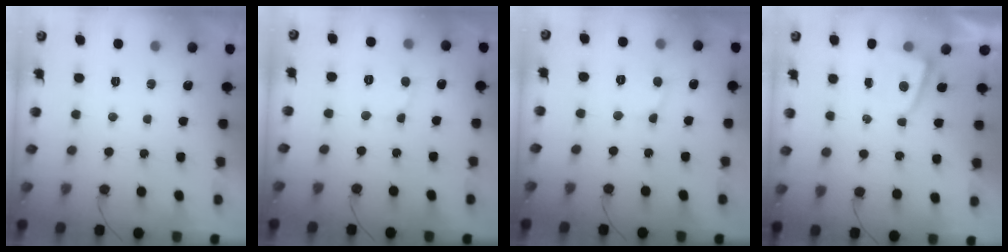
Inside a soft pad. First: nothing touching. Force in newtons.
{"total": 2.6, "press": 2.6, "slide": 0.2}
{"total": 2.4, "press": 2.4, "slide": 0.1}
{"total": 1.2, "press": 1.2, "slide": 0.2}